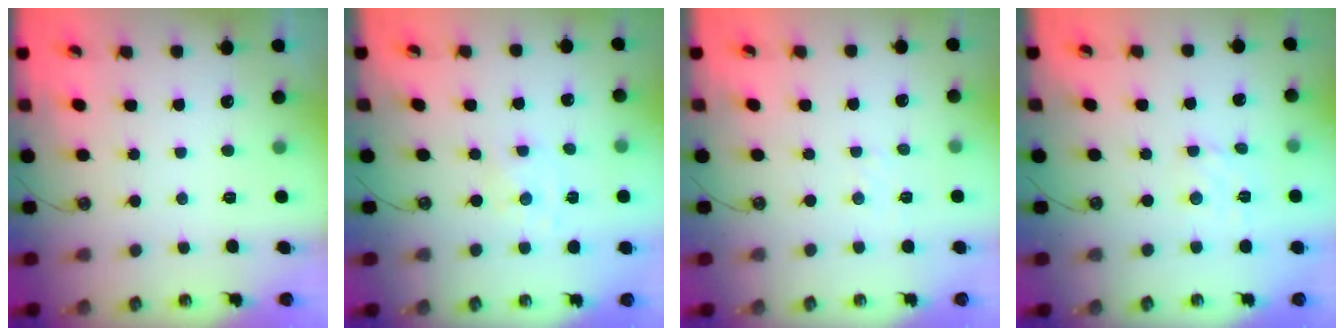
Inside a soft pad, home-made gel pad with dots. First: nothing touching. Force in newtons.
{"total": 0.6, "press": 0.6, "slide": 0.2}
{"total": 2.5, "press": 2.4, "slide": 0.4}
{"total": 2.8, "press": 2.8, "slide": 0.4}